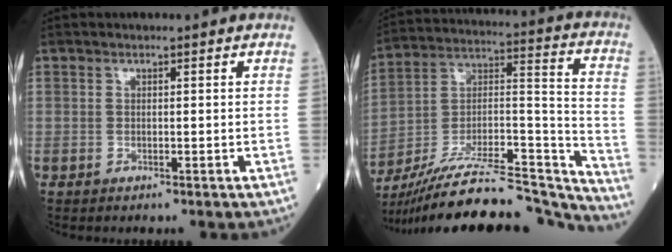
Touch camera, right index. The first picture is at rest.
{"total": 27.9, "force": [-25.5, 3.1, 11.0], "torque": [-0.142, 0.016, -0.393]}